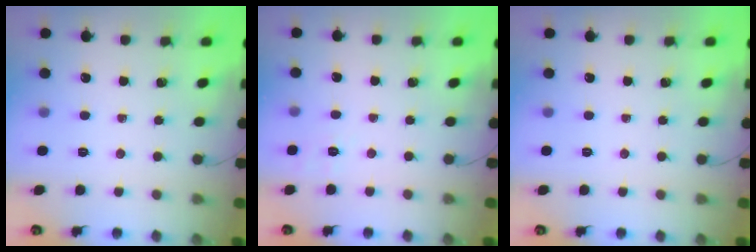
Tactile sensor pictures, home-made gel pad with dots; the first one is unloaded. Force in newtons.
{"total": 2.0, "press": 0.4, "slide": 1.9}
{"total": 0.0}